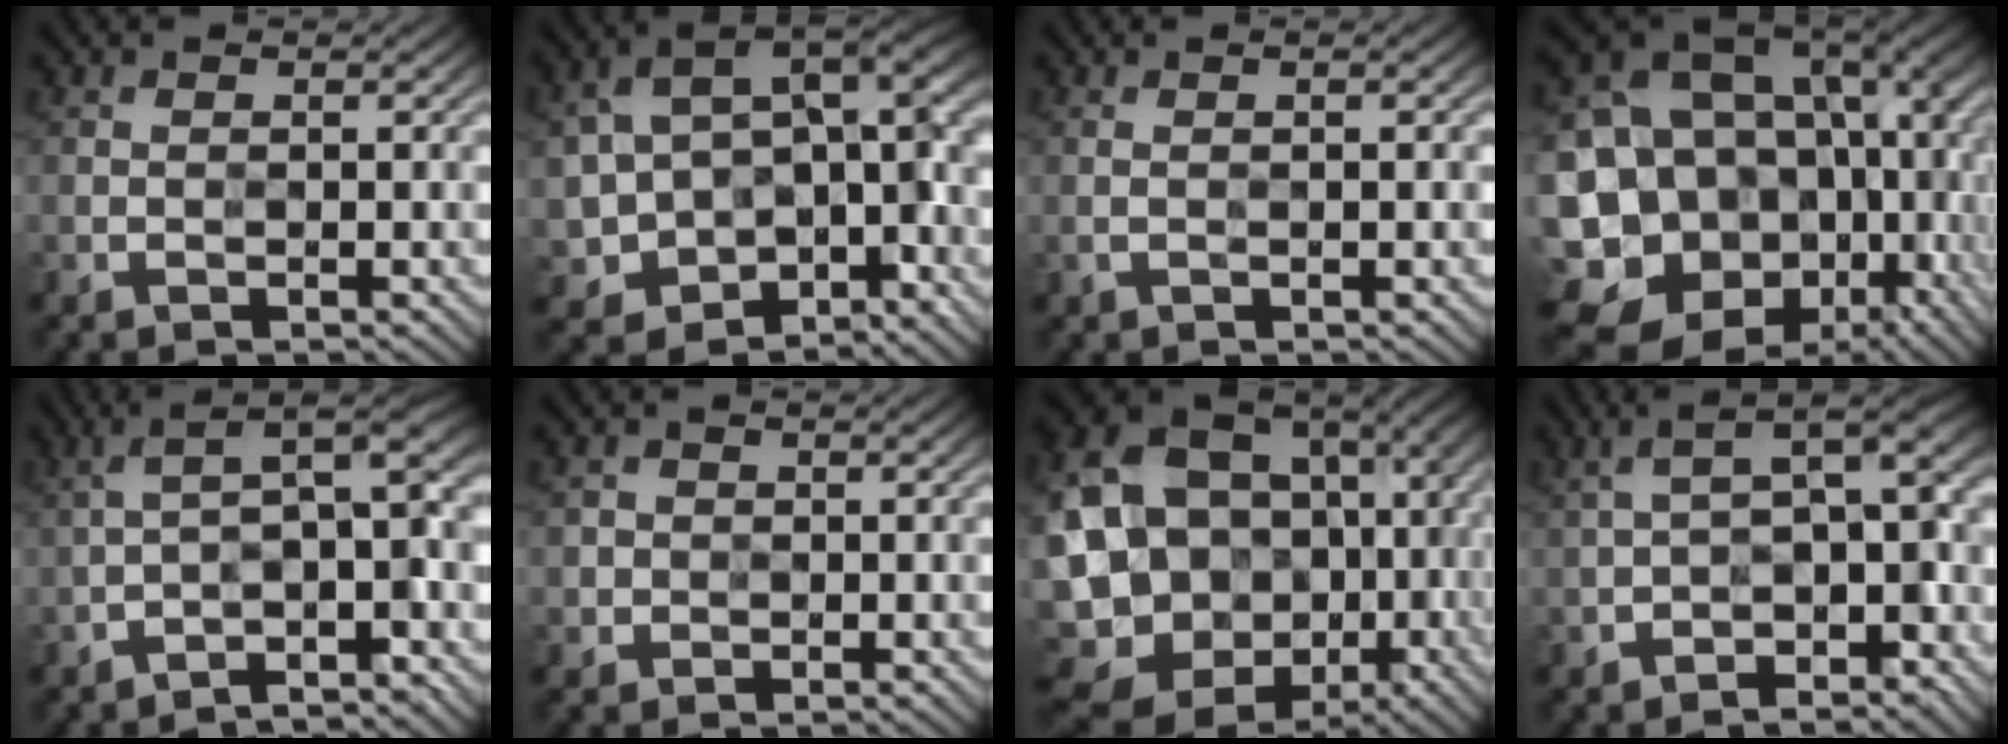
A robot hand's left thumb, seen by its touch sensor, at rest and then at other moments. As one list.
[{"total": 14.8, "force": [-1.0, 11.3, 9.6], "torque": [-0.182, -0.048, 0.036]}, {"total": 1.8, "force": [0.1, 0.3, 1.8], "torque": [-0.031, 0.004, -0.002]}, {"total": 20.6, "force": [-1.1, 15.8, 13.1], "torque": [-0.317, -0.049, 0.055]}, {"total": 8.7, "force": [-3.0, 2.5, 7.8], "torque": [-0.116, 0.015, -0.047]}, {"total": 1.8, "force": [-0.2, 1.8, 0.3], "torque": [-0.001, -0.003, -0.002]}, {"total": 22.5, "force": [-3.6, 18.4, 12.4], "torque": [-0.270, -0.037, -0.047]}, {"total": 8.8, "force": [-2.8, 3.8, 7.4], "torque": [-0.115, 0.004, -0.045]}]